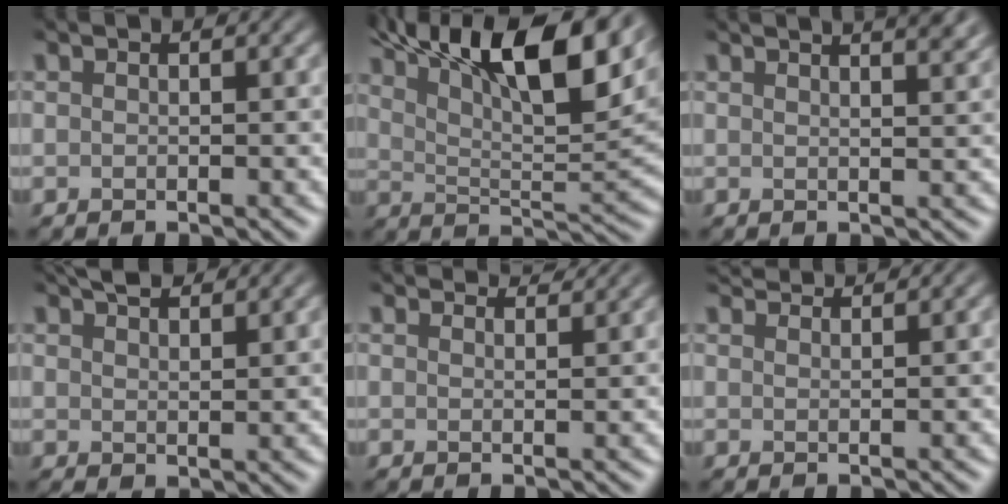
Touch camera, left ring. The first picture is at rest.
{"total": 14.1, "force": [8.7, 4.6, 10.1], "torque": [-0.160, 0.022, 0.151]}
{"total": 7.0, "force": [4.8, 2.9, 4.2], "torque": [-0.021, 0.049, 0.028]}
{"total": 3.6, "force": [2.8, 1.2, 1.9], "torque": [-0.031, 0.007, 0.052]}
{"total": 3.9, "force": [3.7, 0.4, 1.1], "torque": [-0.014, 0.004, 0.042]}
{"total": 2.9, "force": [2.8, 0.3, 0.8], "torque": [-0.012, 0.005, 0.038]}